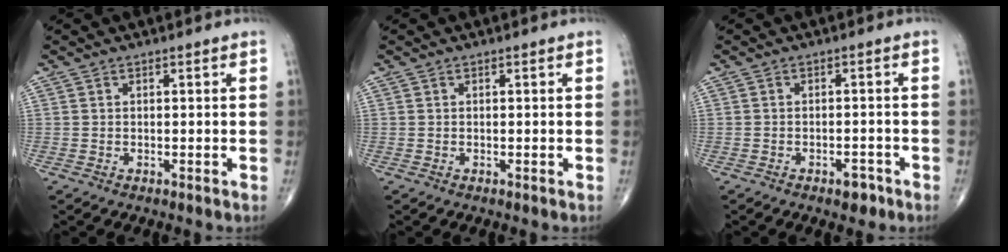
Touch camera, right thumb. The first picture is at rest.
{"total": 0.0}
{"total": 3.0, "force": [-1.9, 1.5, 1.7], "torque": [-0.015, 0.008, -0.025]}